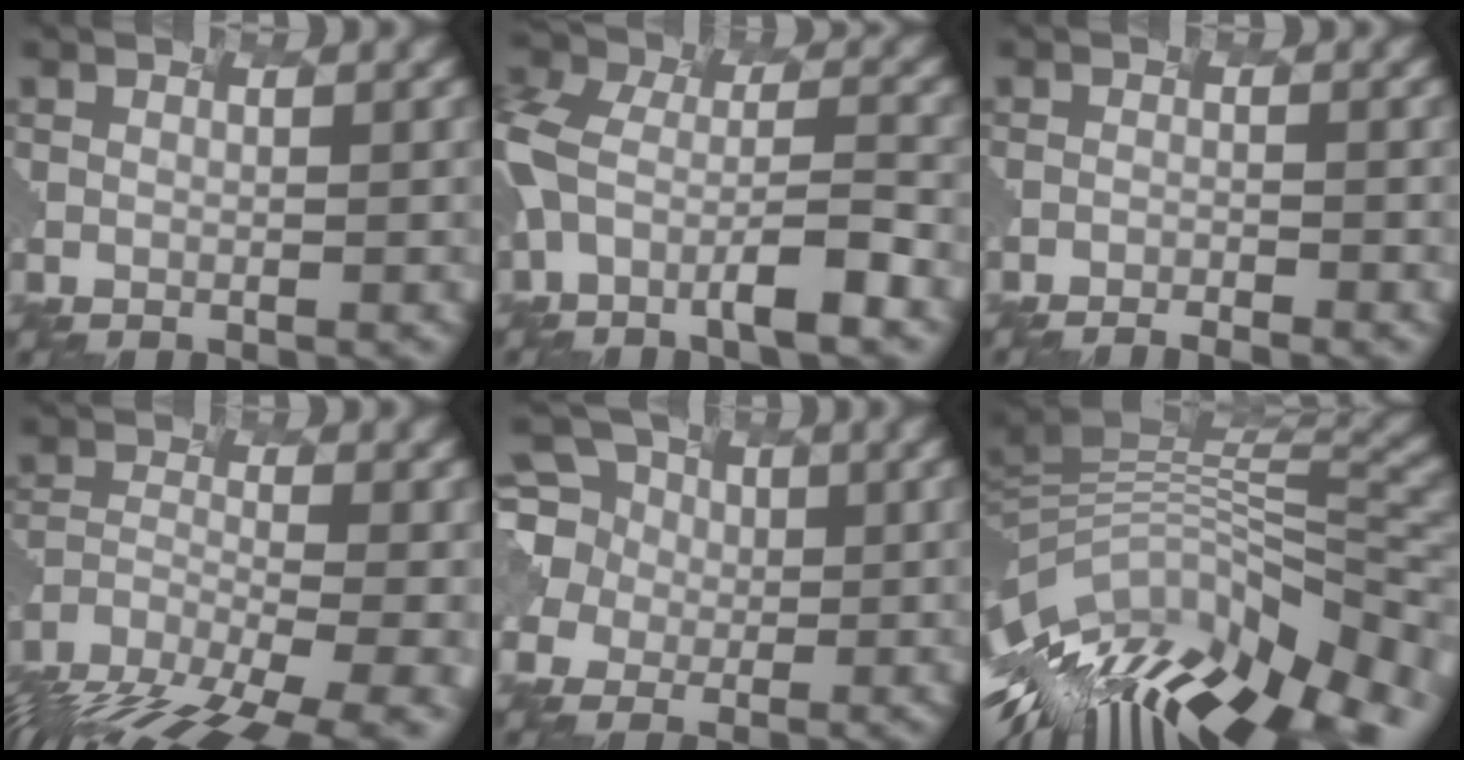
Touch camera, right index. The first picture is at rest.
{"total": 6.2, "force": [-3.8, 1.8, 4.6], "torque": [-0.136, -0.010, -0.060]}
{"total": 3.1, "force": [-3.0, -0.6, 0.2], "torque": [-0.013, 0.008, -0.029]}
{"total": 13.8, "force": [-11.9, 2.9, 6.3], "torque": [-0.154, -0.035, -0.153]}
{"total": 5.8, "force": [1.6, 5.5, 1.1], "torque": [-0.066, 0.022, 0.019]}
{"total": 12.4, "force": [-6.5, 4.7, 9.5], "torque": [-0.222, 0.001, -0.089]}